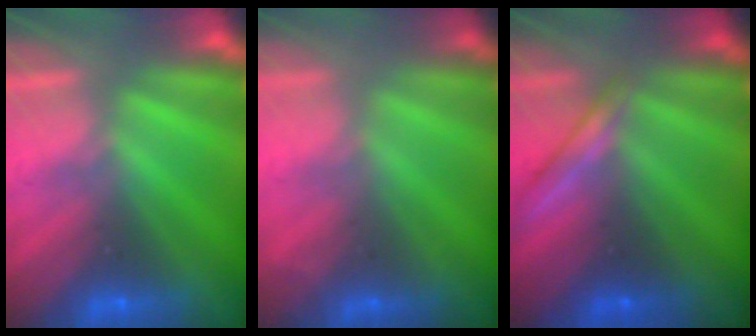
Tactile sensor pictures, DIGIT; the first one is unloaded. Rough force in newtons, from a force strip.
{"total": 1.8}
{"total": 1.9}